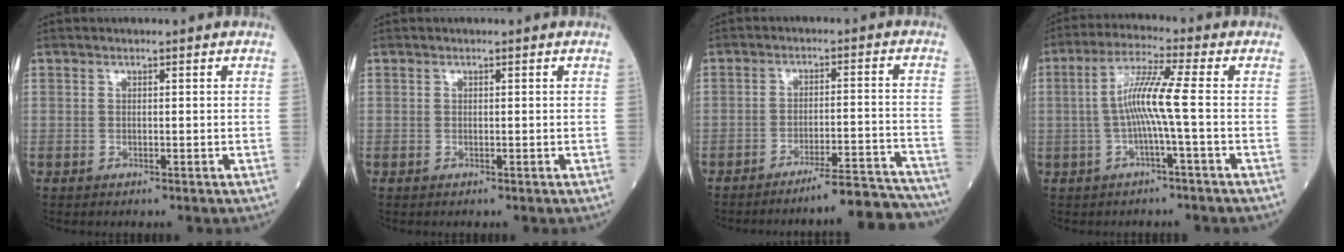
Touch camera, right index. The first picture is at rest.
{"total": 0.0}
{"total": 12.8, "force": [-12.4, -0.3, 3.4], "torque": [-0.016, 0.022, -0.168]}
{"total": 7.1, "force": [-0.7, -0.8, 7.1], "torque": [-0.141, 0.015, -0.015]}